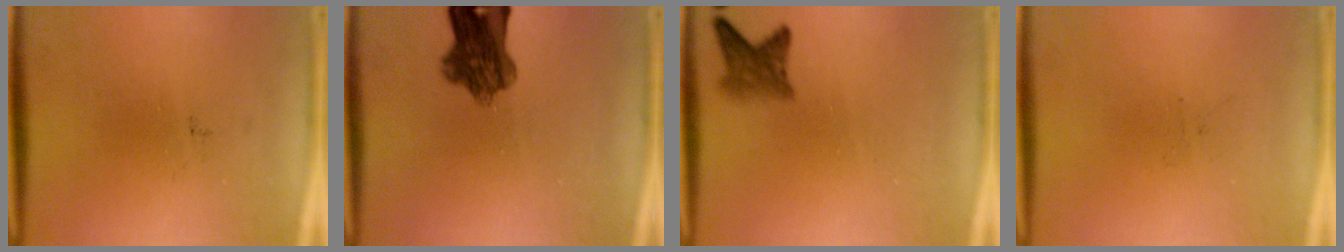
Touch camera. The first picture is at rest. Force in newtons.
{"total": 7.4}
{"total": 2.8}
{"total": 0.0}